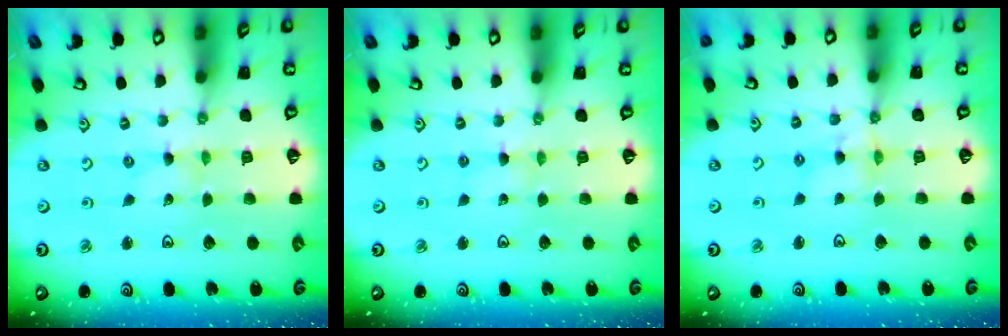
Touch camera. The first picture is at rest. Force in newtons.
{"total": 3.1, "press": 3.1, "slide": 0.4}
{"total": 4.8, "press": 4.7, "slide": 0.3}